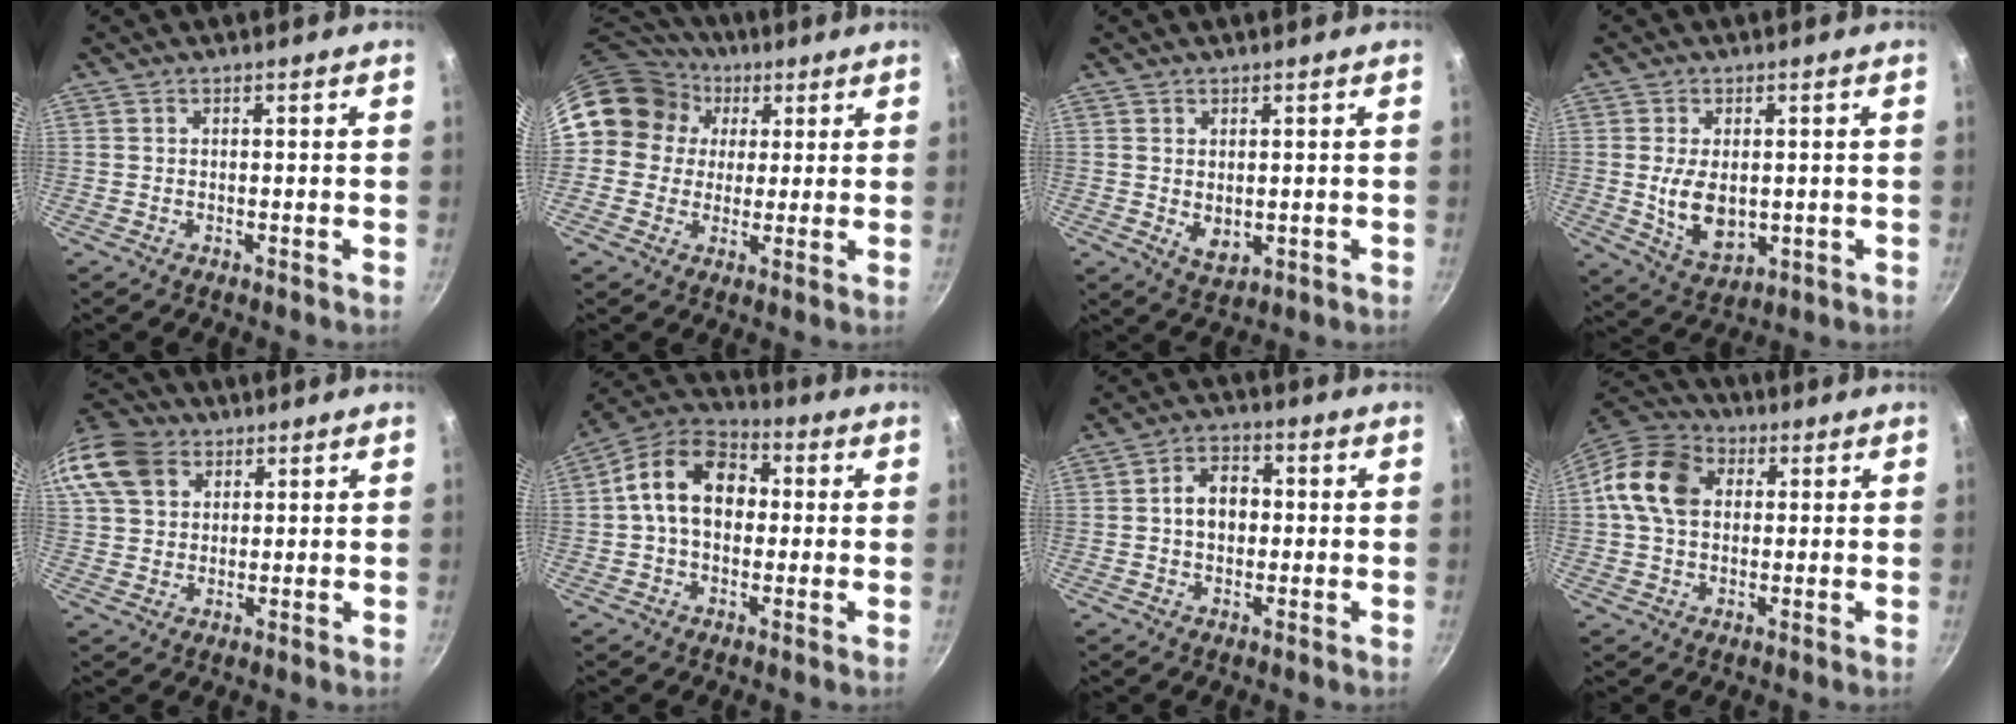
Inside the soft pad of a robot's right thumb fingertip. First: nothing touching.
{"total": 14.7, "force": [4.2, 13.0, 5.4], "torque": [-0.075, 0.018, 0.061]}
{"total": 3.9, "force": [0.3, 2.6, 2.9], "torque": [-0.043, -0.016, 0.013]}
{"total": 8.8, "force": [0.0, 5.5, 6.9], "torque": [-0.114, -0.014, 0.015]}
{"total": 15.9, "force": [6.6, 12.0, 8.1], "torque": [-0.175, 0.021, 0.116]}
{"total": 13.8, "force": [1.2, 9.8, 9.6], "torque": [-0.123, 0.030, 0.001]}
{"total": 6.7, "force": [0.2, 4.9, 4.6], "torque": [-0.047, 0.017, -0.004]}
{"total": 12.4, "force": [2.2, 9.3, 7.9], "torque": [-0.124, 0.017, 0.021]}